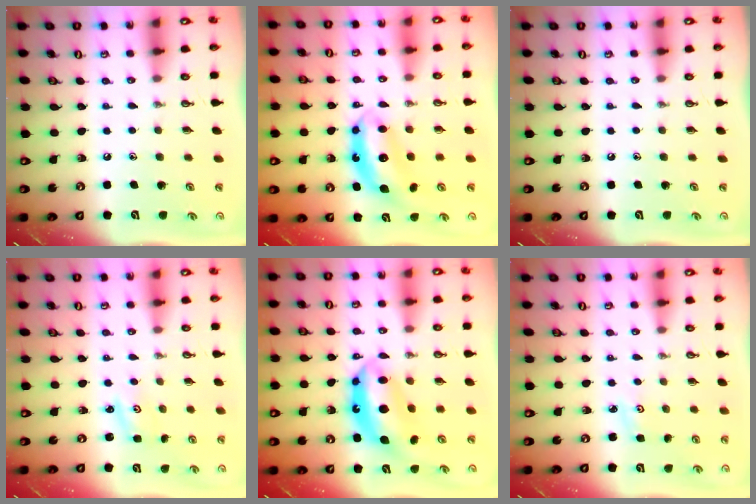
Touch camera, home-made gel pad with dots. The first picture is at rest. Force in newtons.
{"total": 7.3, "press": 7.3, "slide": 0.3}
{"total": 0.0}
{"total": 1.6, "press": 1.6, "slide": 0.3}
{"total": 13.6, "press": 13.5, "slide": 1.2}
{"total": 2.7, "press": 2.6, "slide": 0.4}